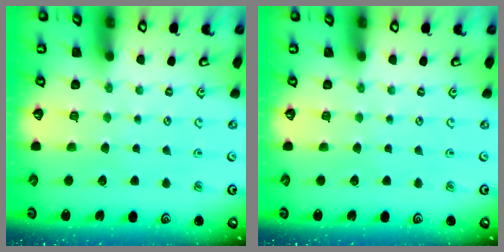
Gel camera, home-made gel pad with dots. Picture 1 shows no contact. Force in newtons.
{"total": 0.0}